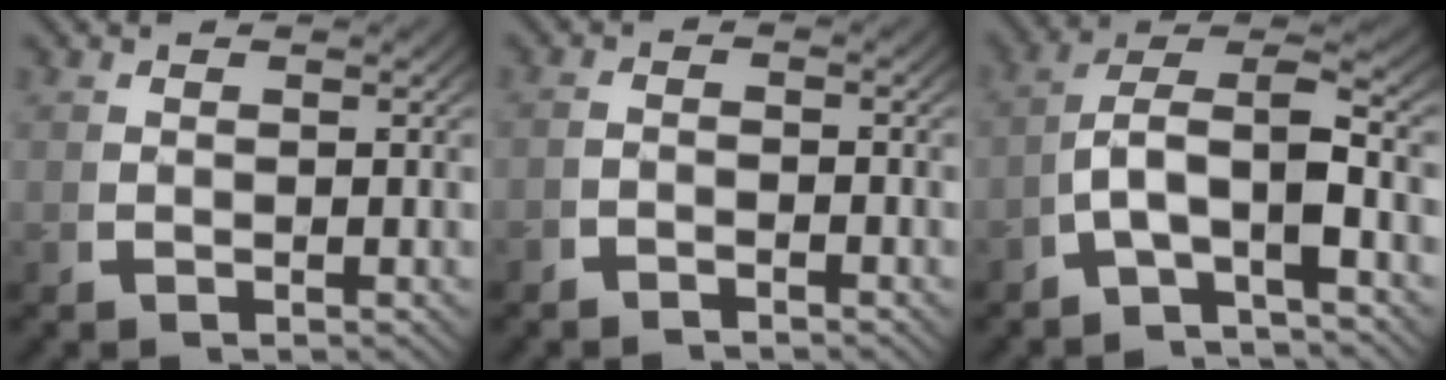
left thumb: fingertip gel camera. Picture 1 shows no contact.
{"total": 1.5, "force": [-1.4, 0.5, 0.2], "torque": [0.001, -0.003, -0.029]}
{"total": 9.4, "force": [-1.0, 6.3, 6.9], "torque": [-0.141, -0.029, -0.020]}